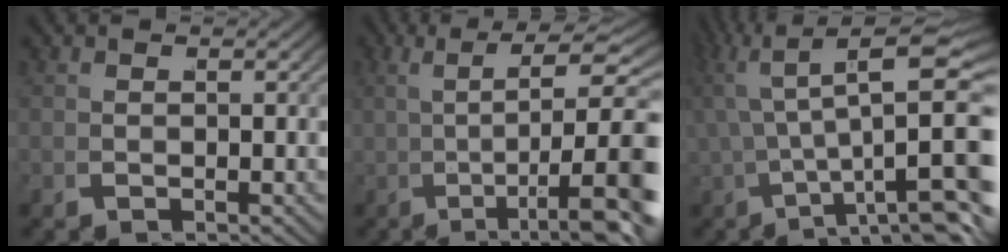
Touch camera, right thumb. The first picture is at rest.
{"total": 11.0, "force": [0.2, 4.2, 10.1], "torque": [-0.160, -0.024, 0.026]}
{"total": 11.5, "force": [2.9, 5.0, 10.0], "torque": [-0.143, -0.003, 0.057]}